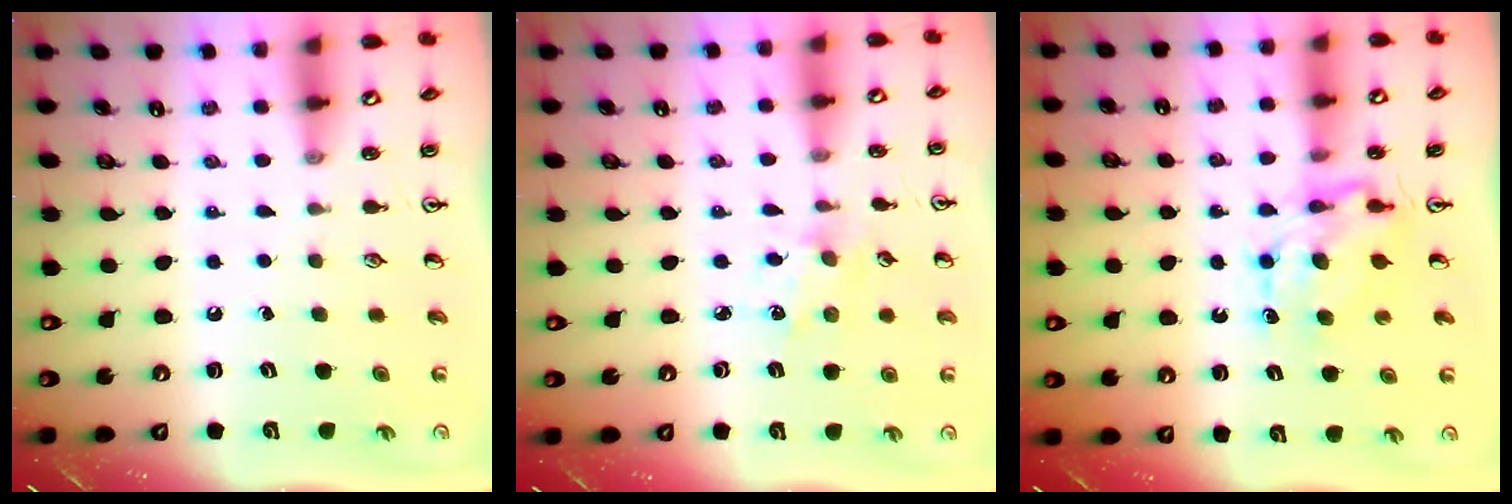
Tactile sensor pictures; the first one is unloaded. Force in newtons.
{"total": 2.1, "press": 2.1, "slide": 0.0}
{"total": 6.6, "press": 6.6, "slide": 0.5}